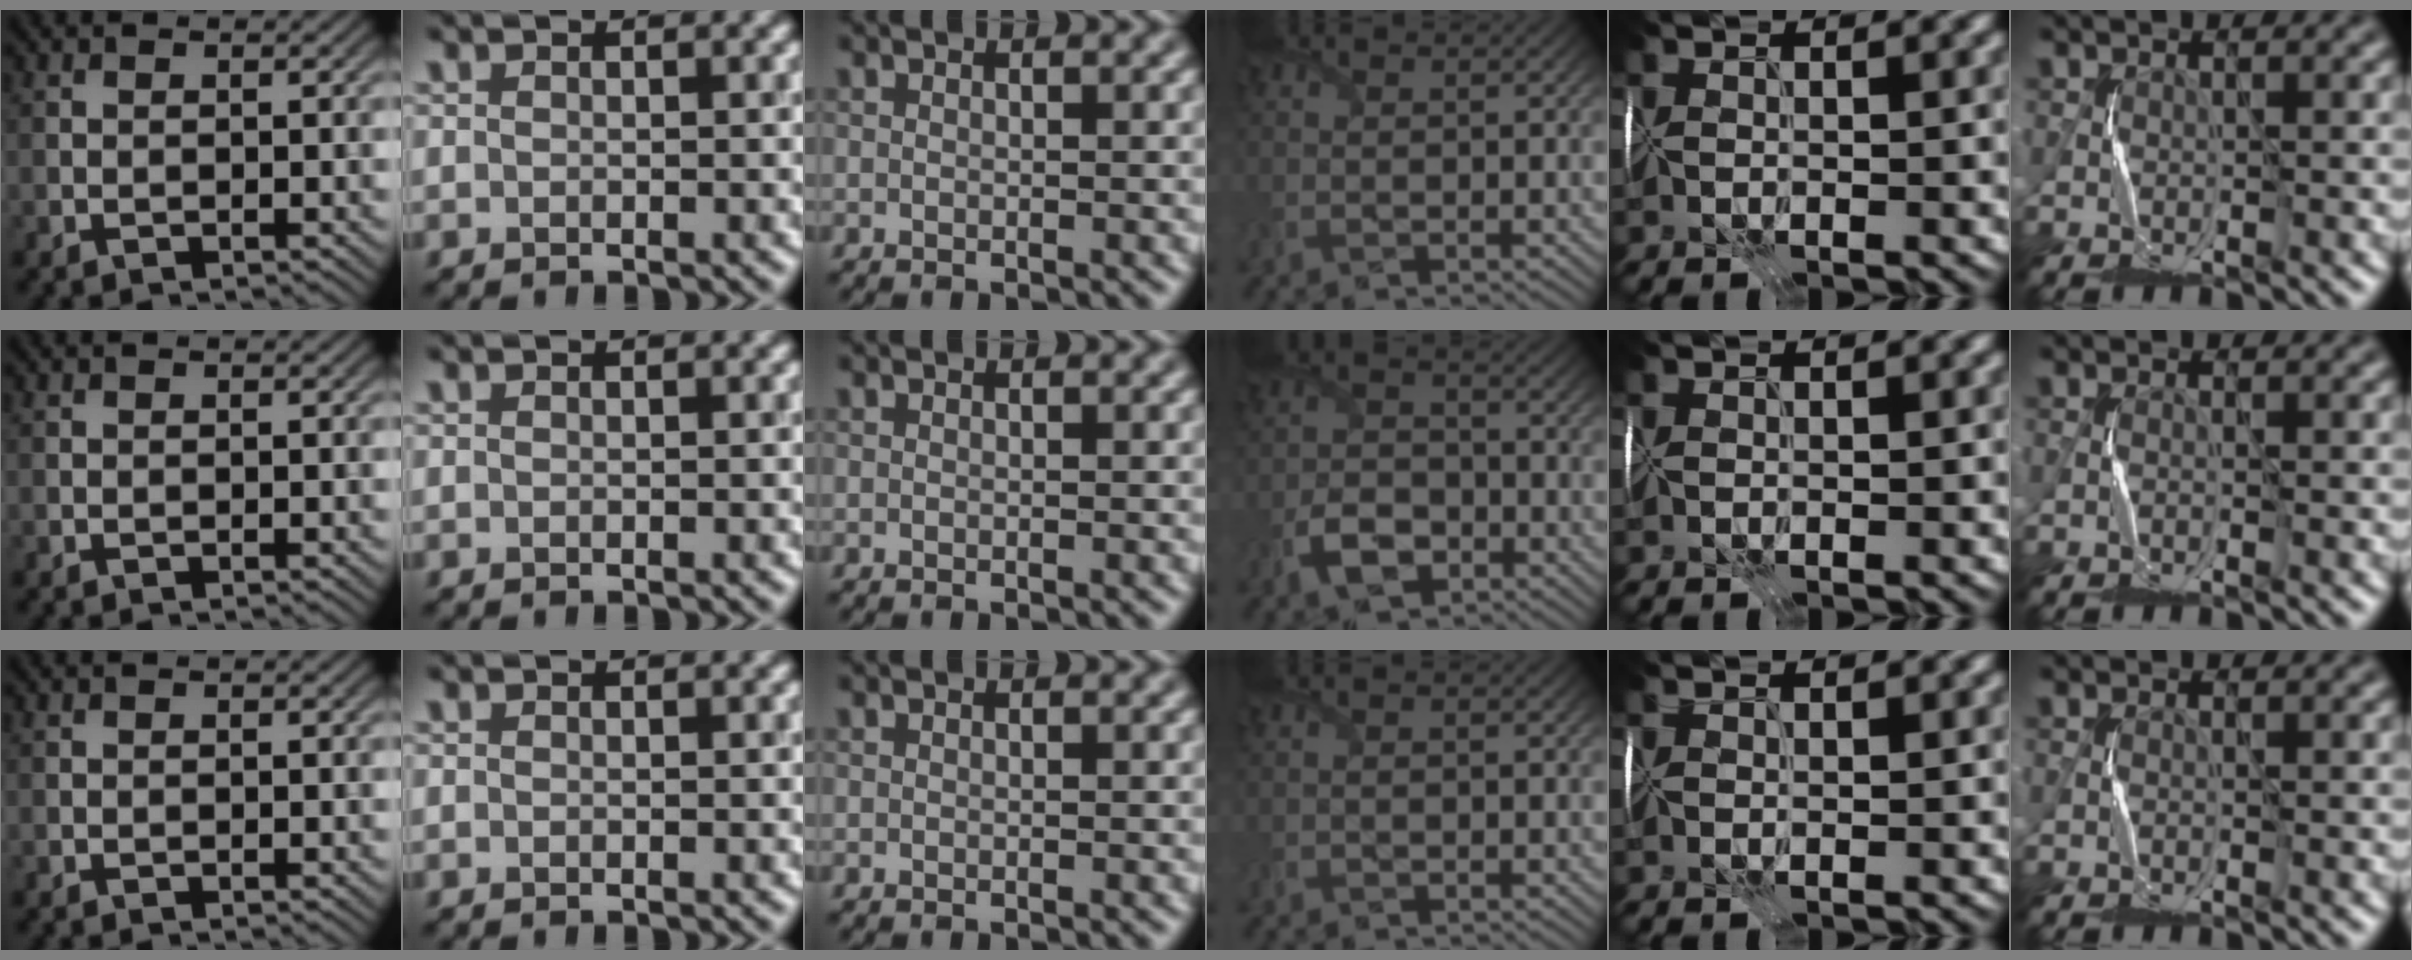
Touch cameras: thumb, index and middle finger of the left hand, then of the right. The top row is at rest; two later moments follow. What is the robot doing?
{"motion": "wrap", "object": "plastic wrap"}